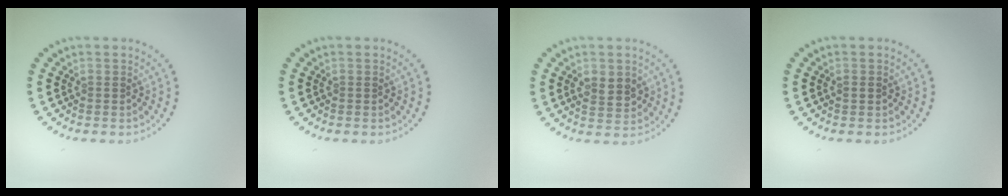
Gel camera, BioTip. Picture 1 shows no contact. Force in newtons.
{"total": 0.0}
{"total": 2.4, "press": 2.4, "slide": 0.3}
{"total": 0.9, "press": 0.9, "slide": 0.1}